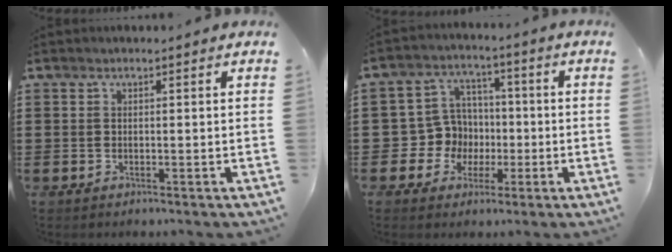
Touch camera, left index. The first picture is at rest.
{"total": 7.7, "force": [-0.4, 7.5, 1.6], "torque": [-0.077, 0.008, -0.004]}